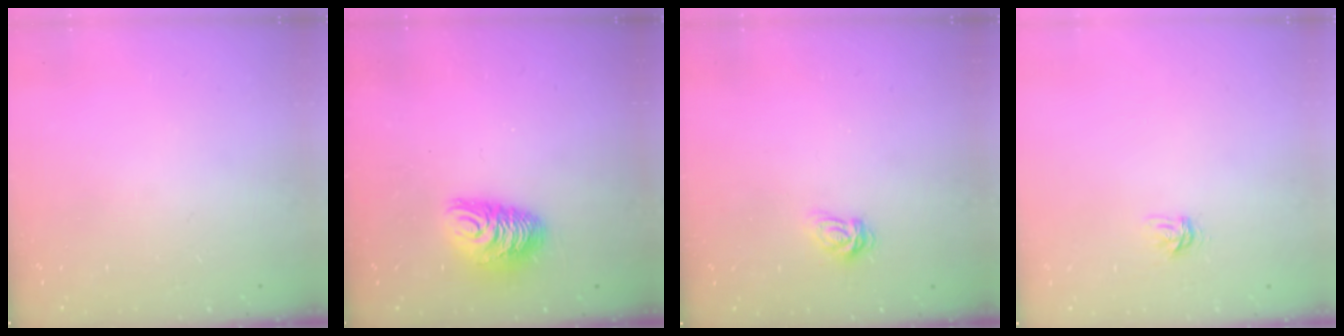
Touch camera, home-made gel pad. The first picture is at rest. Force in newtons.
{"total": 10.7, "press": 10.6, "slide": 0.8}
{"total": 6.2, "press": 6.2, "slide": 0.4}
{"total": 3.6, "press": 3.6, "slide": 0.4}